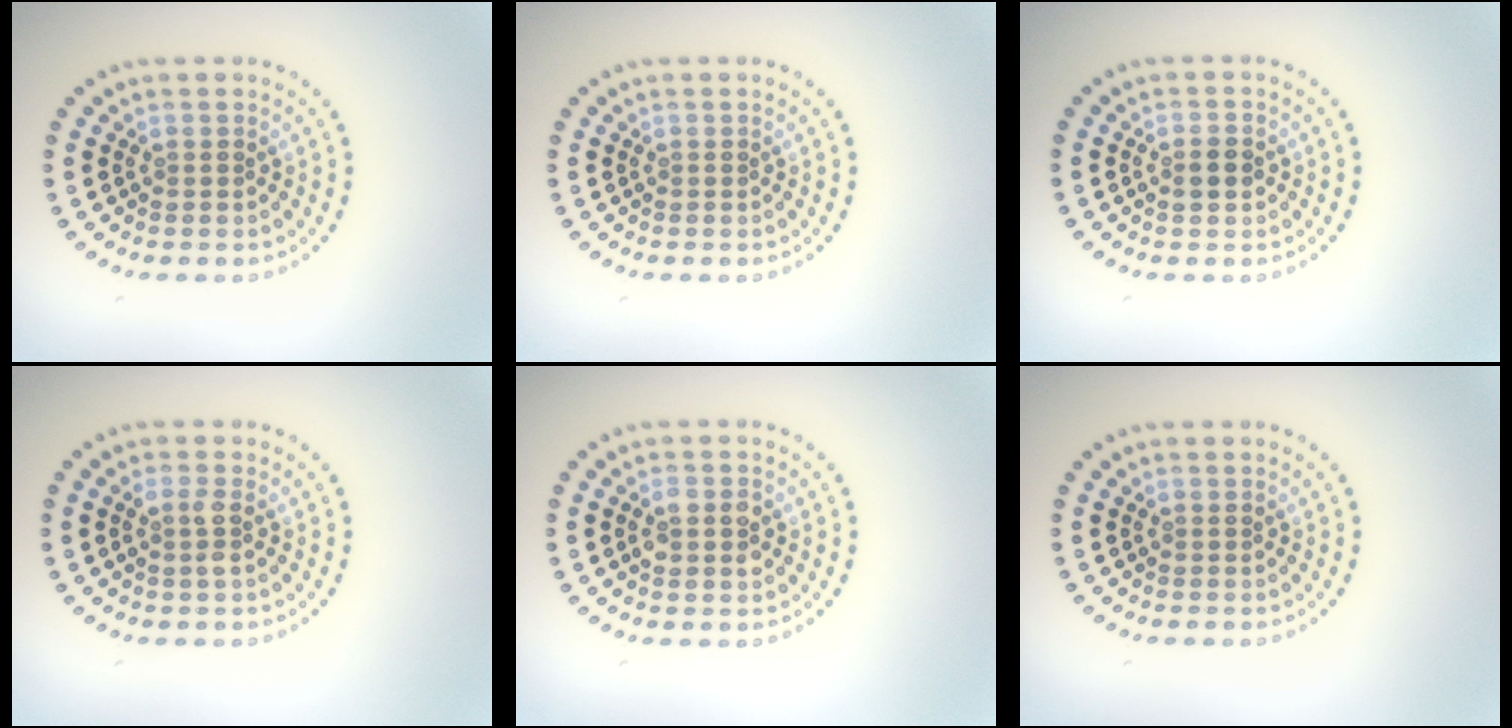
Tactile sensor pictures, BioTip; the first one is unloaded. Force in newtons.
{"total": 0.0}
{"total": 1.9, "press": 1.9, "slide": 0.1}
{"total": 1.5, "press": 1.3, "slide": 0.6}
{"total": 2.6, "press": 2.6, "slide": 0.3}
{"total": 0.0}